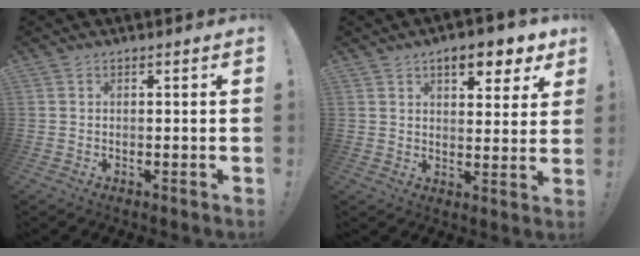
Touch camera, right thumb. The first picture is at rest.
{"total": 8.5, "force": [5.3, 3.8, 5.4], "torque": [-0.062, -0.027, 0.091]}